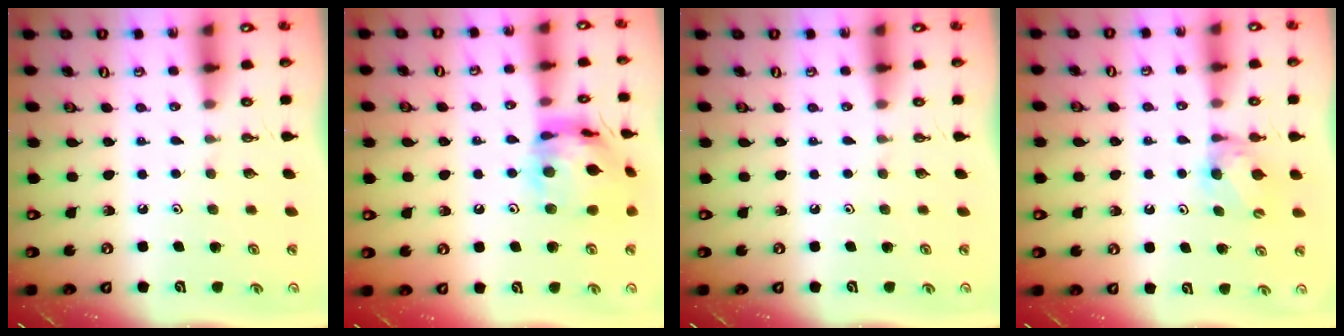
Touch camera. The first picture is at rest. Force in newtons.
{"total": 16.4, "press": 16.3, "slide": 1.7}
{"total": 0.0}
{"total": 5.4, "press": 5.4, "slide": 0.6}